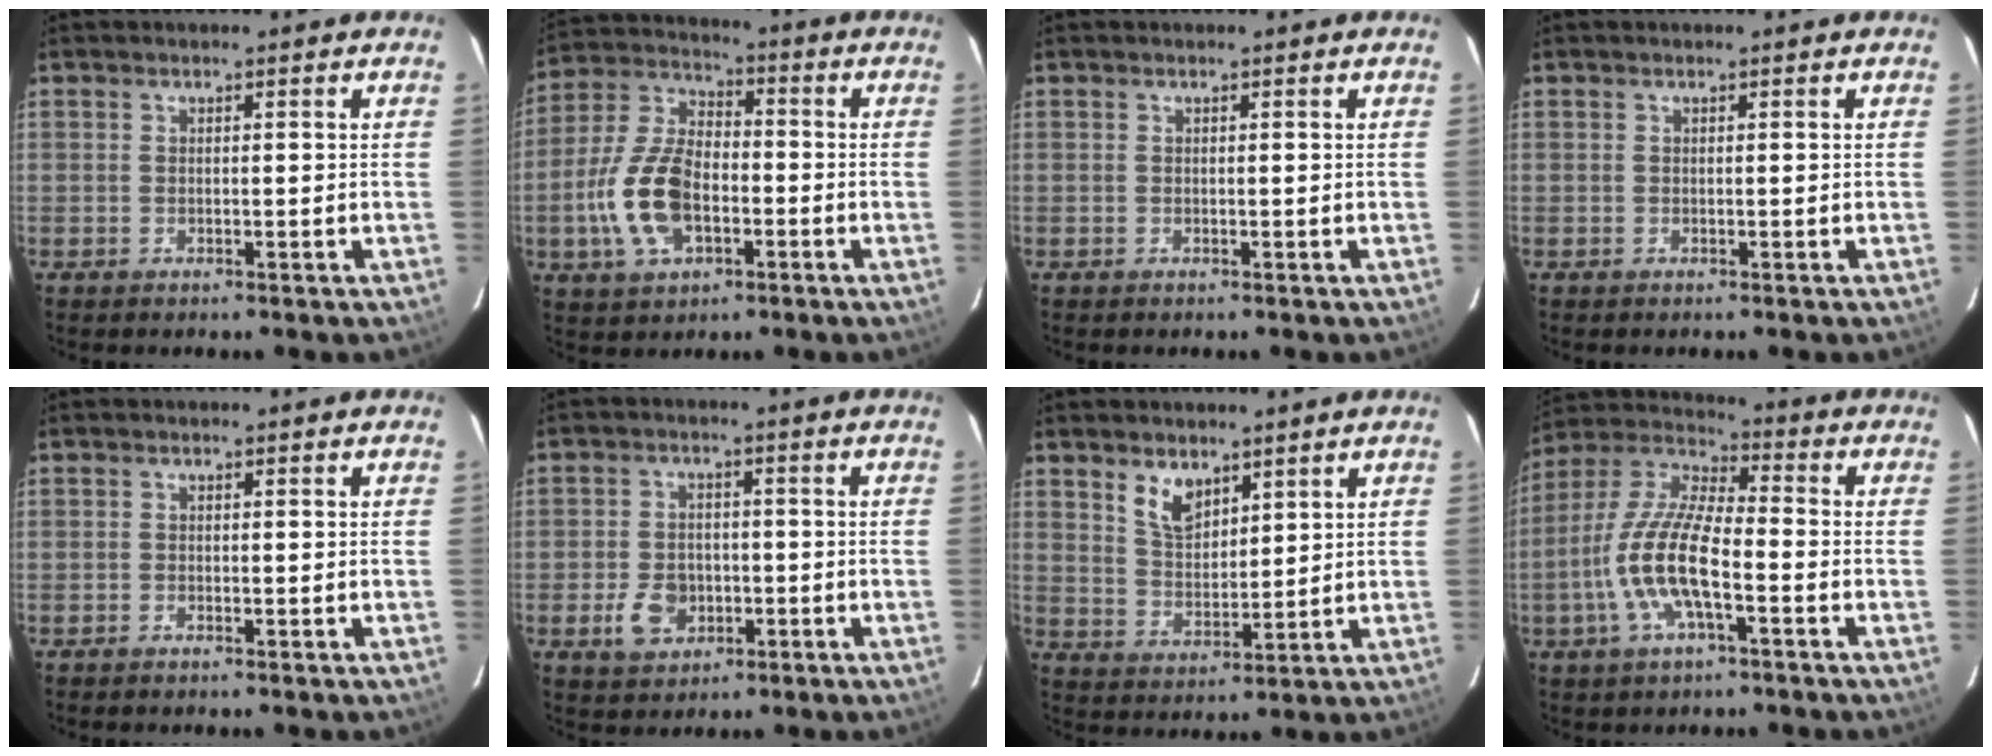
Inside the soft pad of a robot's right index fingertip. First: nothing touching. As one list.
[{"total": 14.1, "force": [-4.1, 7.9, 10.9], "torque": [-0.234, 0.010, -0.073]}, {"total": 0.0}, {"total": 0.0}, {"total": 0.5, "force": [-0.5, 0.1, 0.2], "torque": [-0.005, -0.001, -0.012]}, {"total": 7.0, "force": [-2.6, 5.3, 3.7], "torque": [-0.089, 0.006, -0.038]}, {"total": 6.4, "force": [4.1, 3.5, 3.5], "torque": [-0.059, 0.003, 0.083]}, {"total": 13.6, "force": [-4.5, 4.0, 12.2], "torque": [-0.257, 0.000, -0.091]}]